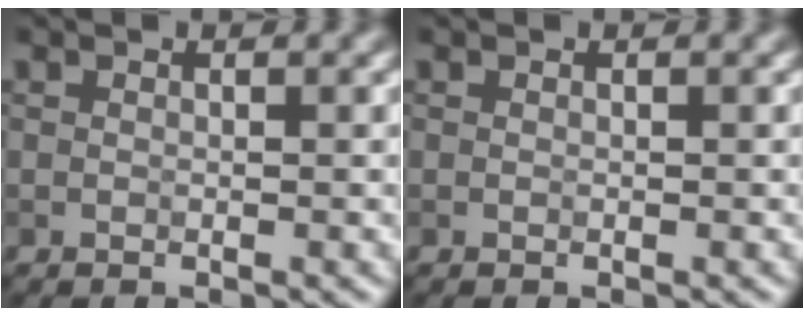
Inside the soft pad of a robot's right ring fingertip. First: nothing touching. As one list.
[{"total": 0.0}]